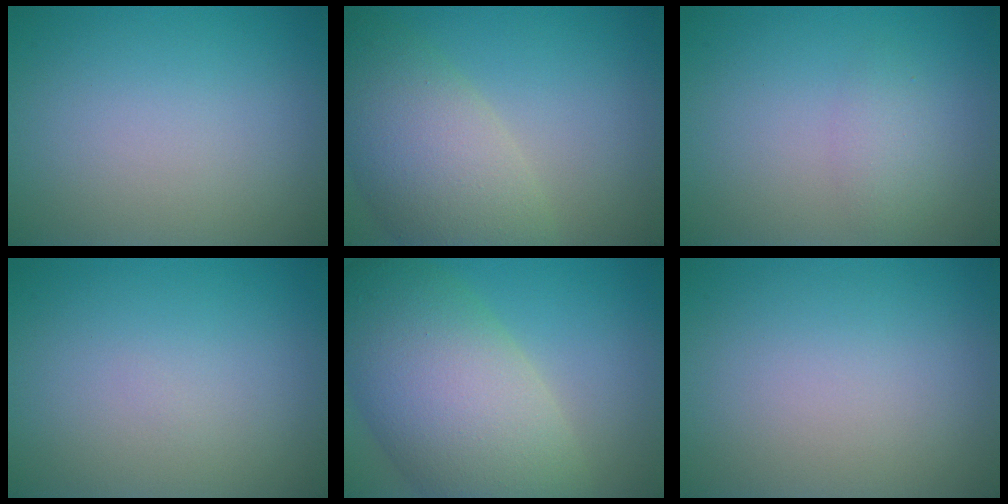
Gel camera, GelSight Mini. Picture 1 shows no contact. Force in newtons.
{"total": 7.8, "press": 7.8, "slide": 0.5}
{"total": 1.6, "press": 1.6, "slide": 0.0}
{"total": 0.0}
{"total": 11.8, "press": 11.8, "slide": 0.8}
{"total": 0.0}